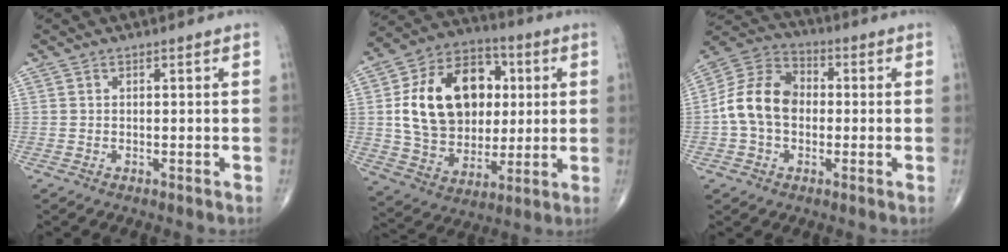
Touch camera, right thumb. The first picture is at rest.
{"total": 22.2, "force": [3.4, 16.2, 14.8], "torque": [-0.221, 0.010, 0.067]}
{"total": 12.4, "force": [-0.7, 9.2, 8.2], "torque": [-0.142, 0.039, -0.023]}